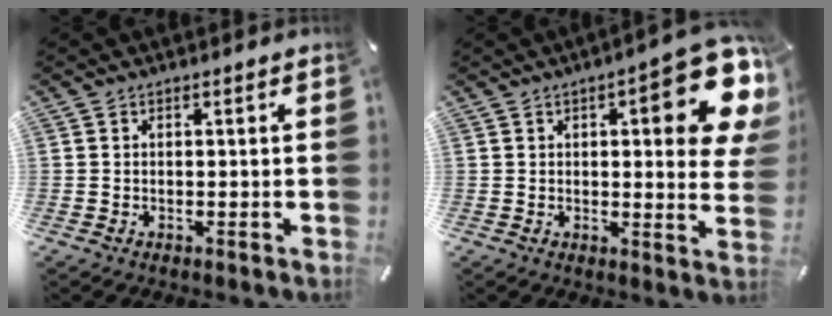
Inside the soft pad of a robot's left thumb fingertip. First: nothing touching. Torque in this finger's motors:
{"motor_torque": [1.64, 1.75, 0.47, -0.29, 0.13]}